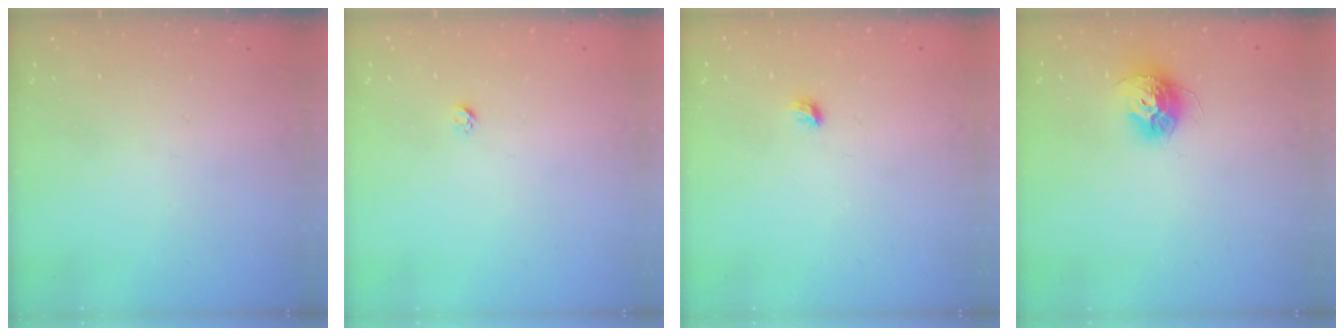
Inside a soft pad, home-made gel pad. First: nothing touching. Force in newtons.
{"total": 1.9, "press": 1.9, "slide": 0.1}
{"total": 3.7, "press": 3.6, "slide": 0.8}
{"total": 11.2, "press": 11.2, "slide": 0.8}